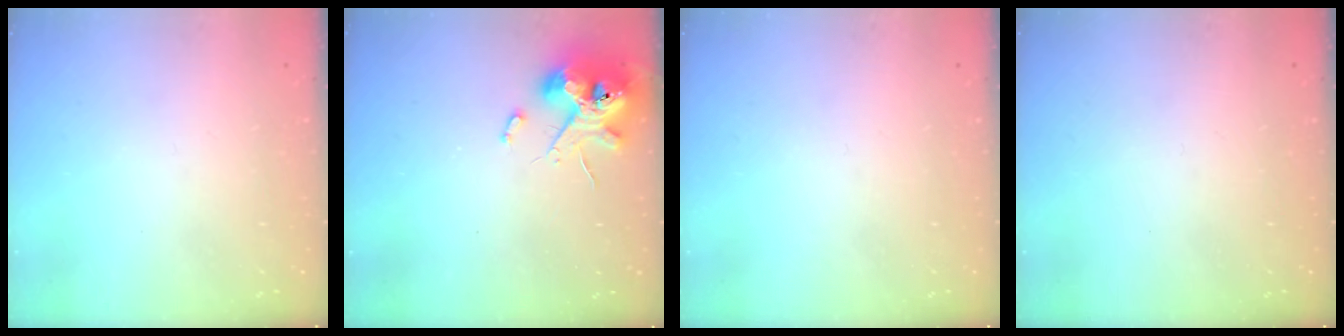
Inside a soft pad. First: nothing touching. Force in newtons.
{"total": 12.1, "press": 12.0, "slide": 1.6}
{"total": 0.0}
{"total": 0.0}